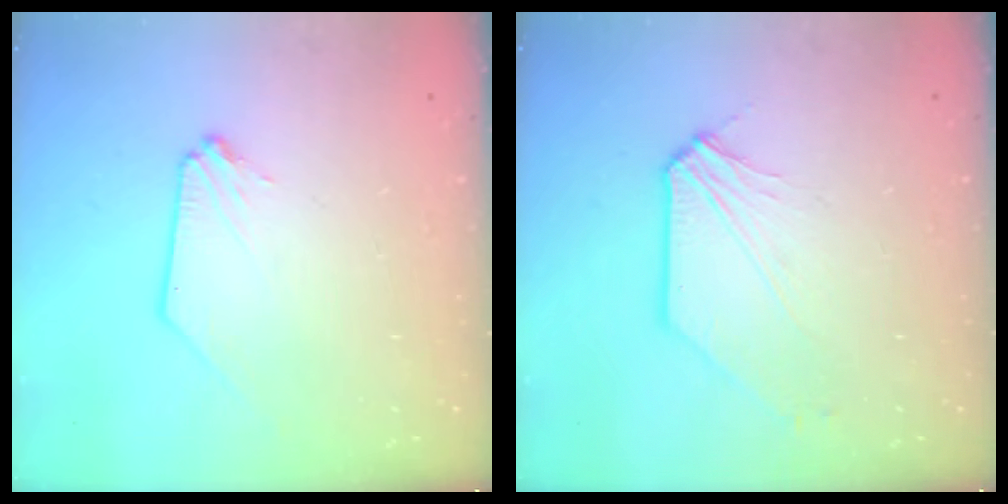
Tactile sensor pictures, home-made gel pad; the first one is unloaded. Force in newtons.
{"total": 4.1, "press": 4.0, "slide": 0.6}